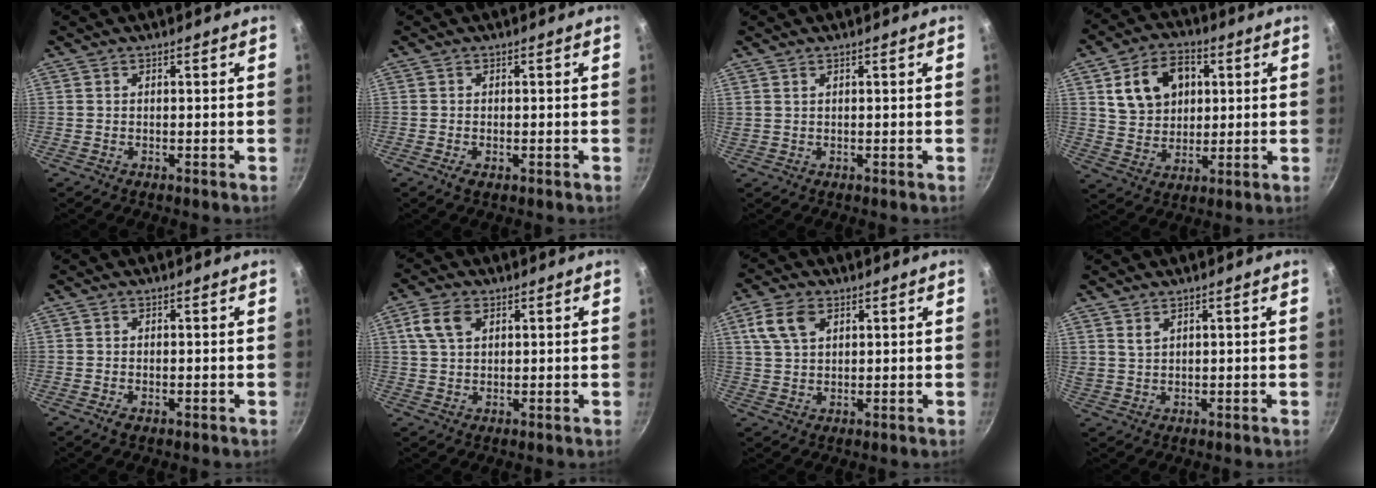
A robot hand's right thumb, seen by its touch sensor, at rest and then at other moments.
{"total": 1.8, "force": [-0.7, 0.9, 1.3], "torque": [-0.022, -0.002, -0.011]}
{"total": 0.6, "force": [0.4, 0.3, 0.3], "torque": [-0.006, 0.000, 0.010]}
{"total": 13.1, "force": [3.7, 9.8, 7.9], "torque": [-0.110, 0.003, 0.065]}
{"total": 1.6, "force": [-0.6, 0.8, 1.2], "torque": [-0.021, -0.001, -0.010]}
{"total": 5.8, "force": [2.2, 3.7, 3.8], "torque": [-0.066, 0.004, 0.041]}
{"total": 7.0, "force": [3.0, 4.3, 4.6], "torque": [-0.080, 0.002, 0.057]}
{"total": 2.3, "force": [1.6, 1.2, 1.1], "torque": [-0.020, -0.007, 0.034]}